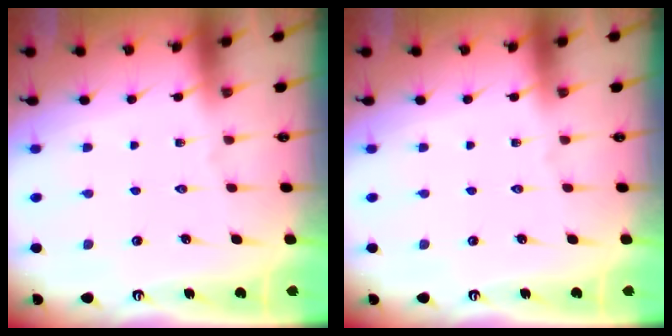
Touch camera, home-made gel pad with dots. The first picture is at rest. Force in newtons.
{"total": 0.0}